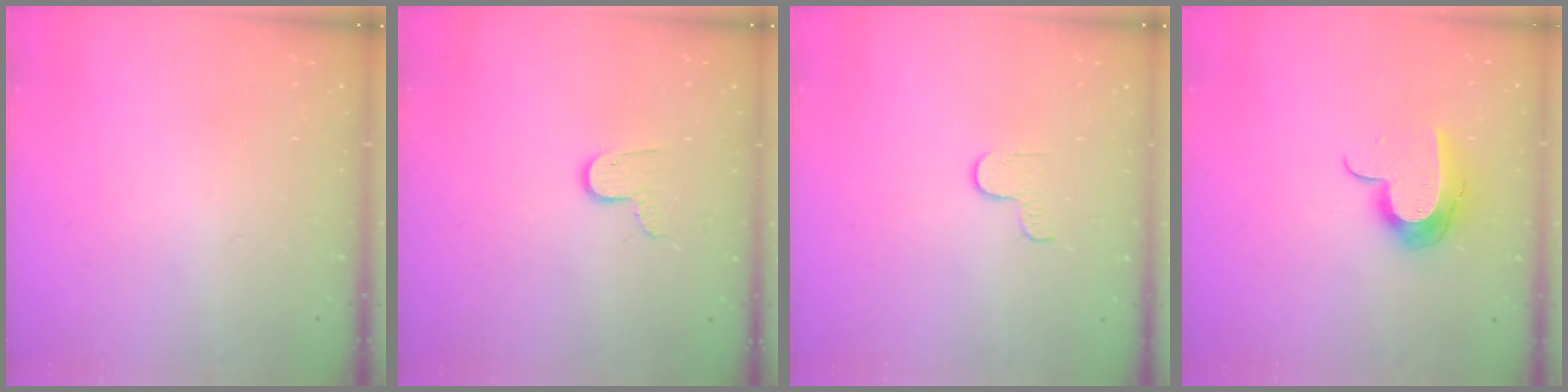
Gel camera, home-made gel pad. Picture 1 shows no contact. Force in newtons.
{"total": 7.6, "press": 7.6, "slide": 0.6}
{"total": 2.7, "press": 2.6, "slide": 0.4}
{"total": 11.3, "press": 11.2, "slide": 0.7}